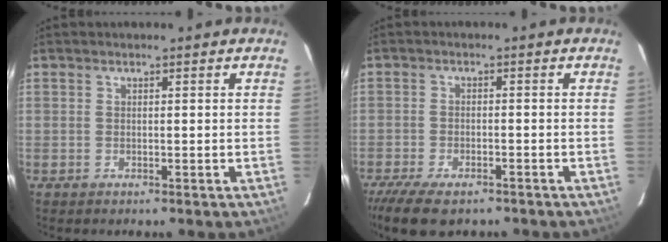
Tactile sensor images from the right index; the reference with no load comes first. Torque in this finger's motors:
{"motor_torque": [0.85, -0.78, 0.37, 0.08]}